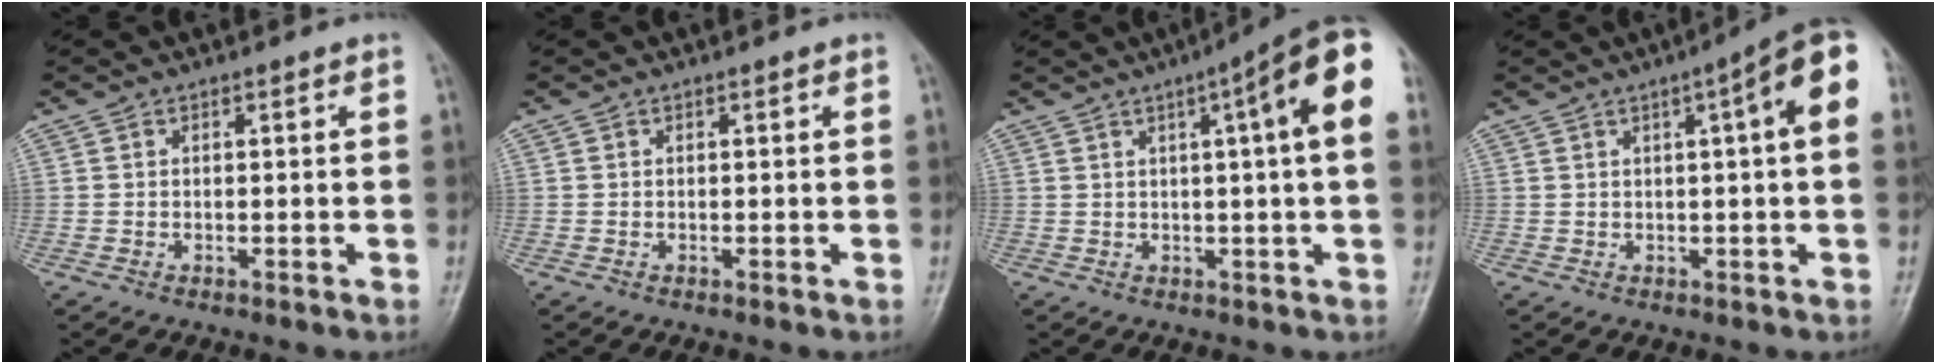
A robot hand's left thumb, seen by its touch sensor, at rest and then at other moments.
{"total": 0.0}
{"total": 12.8, "force": [3.9, 1.3, 12.2], "torque": [-0.162, 0.017, 0.042]}
{"total": 10.1, "force": [2.7, 1.5, 9.7], "torque": [-0.125, 0.019, 0.026]}